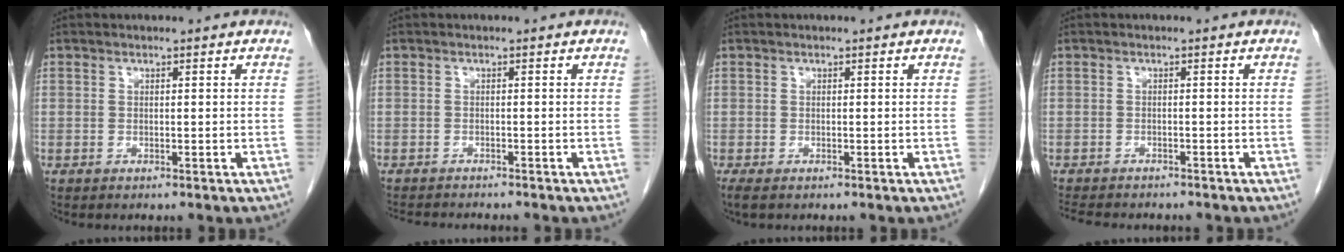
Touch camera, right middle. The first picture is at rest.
{"total": 5.8, "force": [-5.4, 0.7, 1.9], "torque": [-0.022, -0.009, -0.081]}
{"total": 2.2, "force": [-1.6, 0.9, 1.3], "torque": [-0.023, -0.007, -0.022]}
{"total": 8.0, "force": [-7.0, 2.3, 3.2], "torque": [-0.051, -0.004, -0.096]}